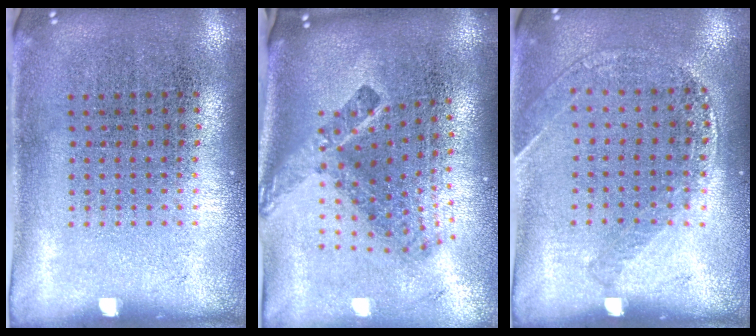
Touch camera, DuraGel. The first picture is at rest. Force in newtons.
{"total": 2.5, "press": 1.6, "slide": 2.0}
{"total": 1.1, "press": 1.1, "slide": 0.2}